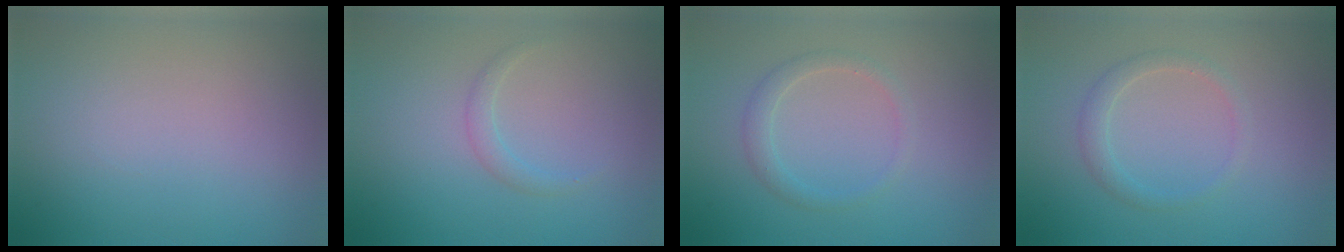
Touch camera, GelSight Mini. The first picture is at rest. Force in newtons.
{"total": 1.1, "press": 1.1, "slide": 0.1}
{"total": 1.6, "press": 1.6, "slide": 0.1}
{"total": 1.6, "press": 1.6, "slide": 0.1}